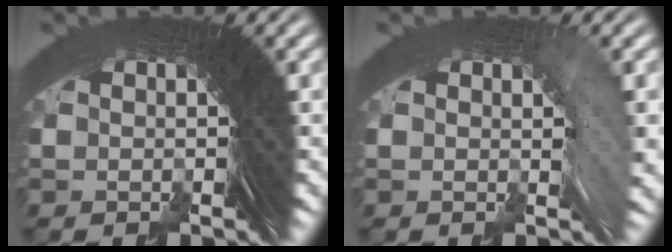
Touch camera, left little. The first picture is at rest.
{"total": 1.6, "force": [0.0, 0.1, 1.6], "torque": [-0.022, 0.004, 0.000]}